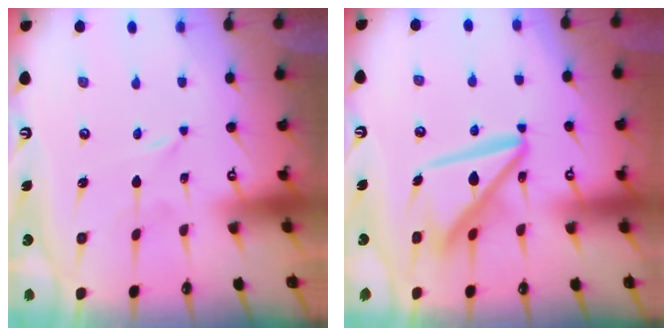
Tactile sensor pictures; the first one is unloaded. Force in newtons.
{"total": 12.4, "press": 12.3, "slide": 1.6}